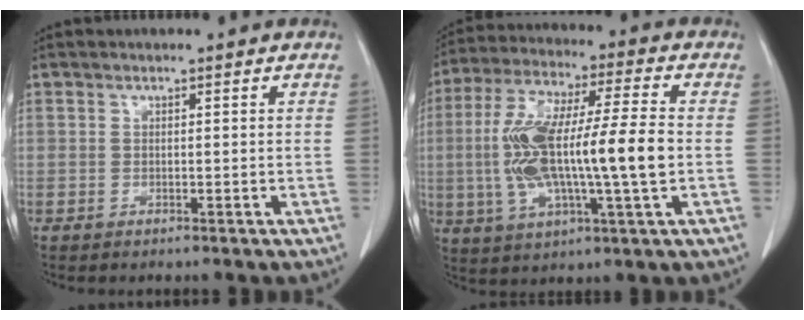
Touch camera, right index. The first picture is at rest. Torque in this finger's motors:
{"motor_torque": [2.14, 0.00, 1.05, 0.21]}